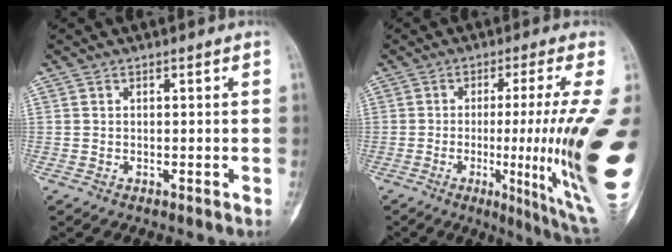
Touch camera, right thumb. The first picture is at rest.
{"total": 21.5, "force": [-1.1, 1.3, 21.4], "torque": [-0.254, -0.018, -0.004]}